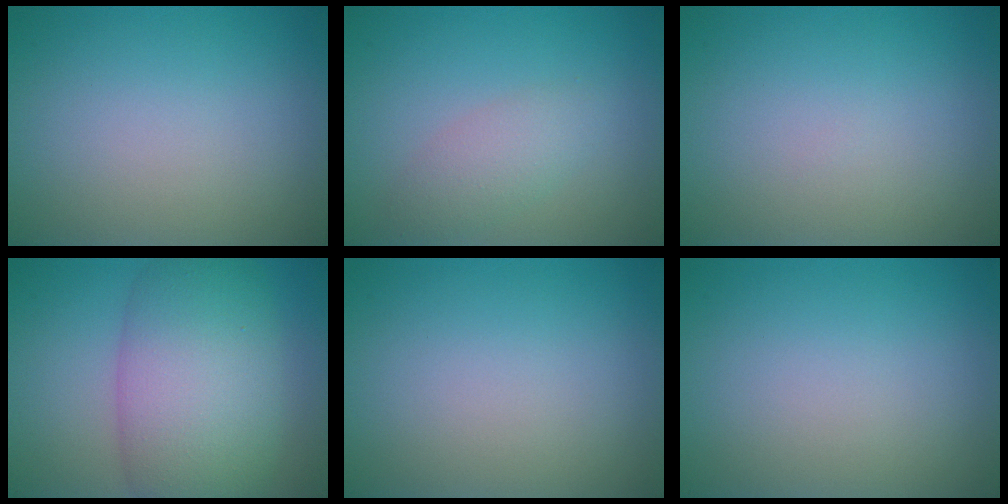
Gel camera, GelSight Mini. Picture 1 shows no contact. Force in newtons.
{"total": 2.3, "press": 2.3, "slide": 0.1}
{"total": 0.0}
{"total": 9.8, "press": 9.8, "slide": 0.7}
{"total": 0.0}
{"total": 0.0}